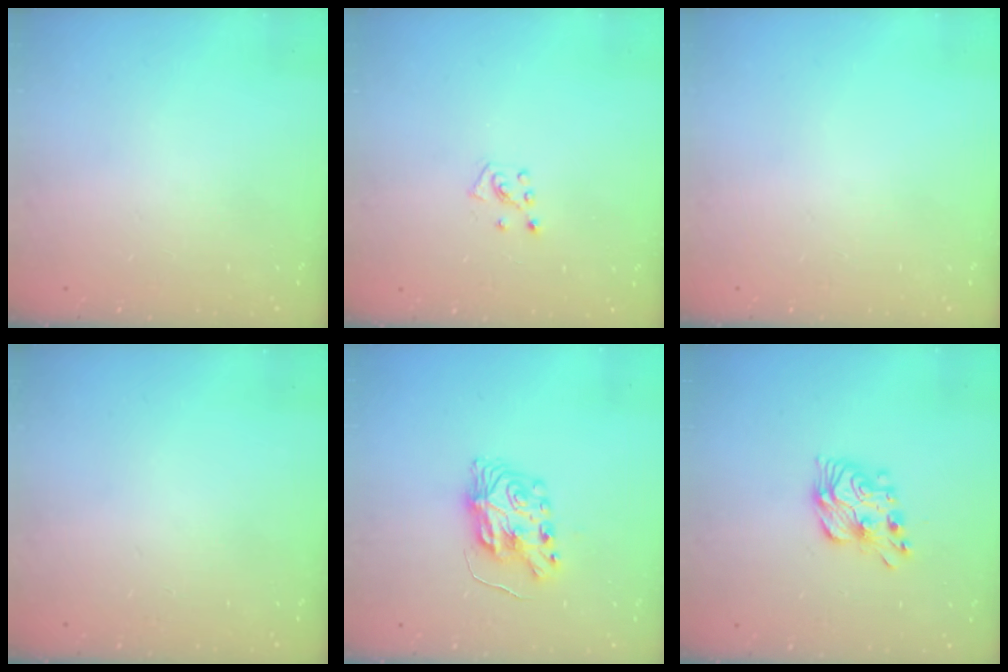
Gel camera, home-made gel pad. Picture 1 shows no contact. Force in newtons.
{"total": 5.2, "press": 5.2, "slide": 0.5}
{"total": 0.0}
{"total": 0.0}
{"total": 8.3, "press": 8.2, "slide": 0.2}
{"total": 9.8, "press": 9.8, "slide": 0.4}